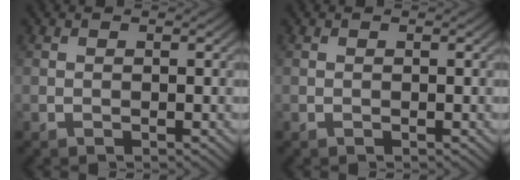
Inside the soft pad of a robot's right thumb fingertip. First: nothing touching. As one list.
[{"total": 0.0}]